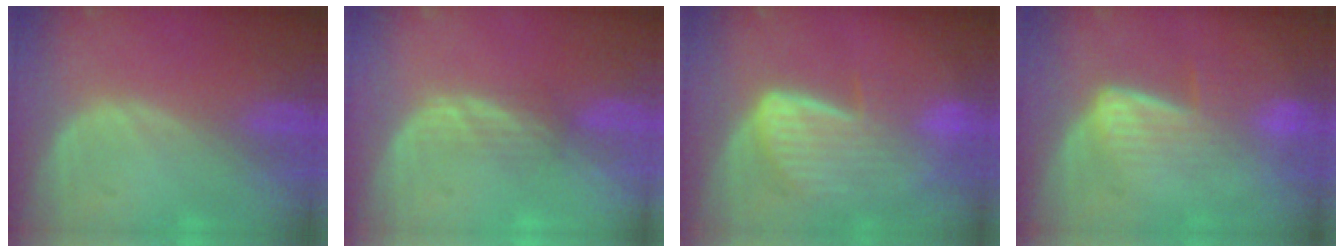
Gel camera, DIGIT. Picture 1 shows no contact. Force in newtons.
{"total": 2.3, "press": 2.2, "slide": 0.5}
{"total": 8.2, "press": 7.5, "slide": 3.4}
{"total": 7.2, "press": 6.0, "slide": 4.0}